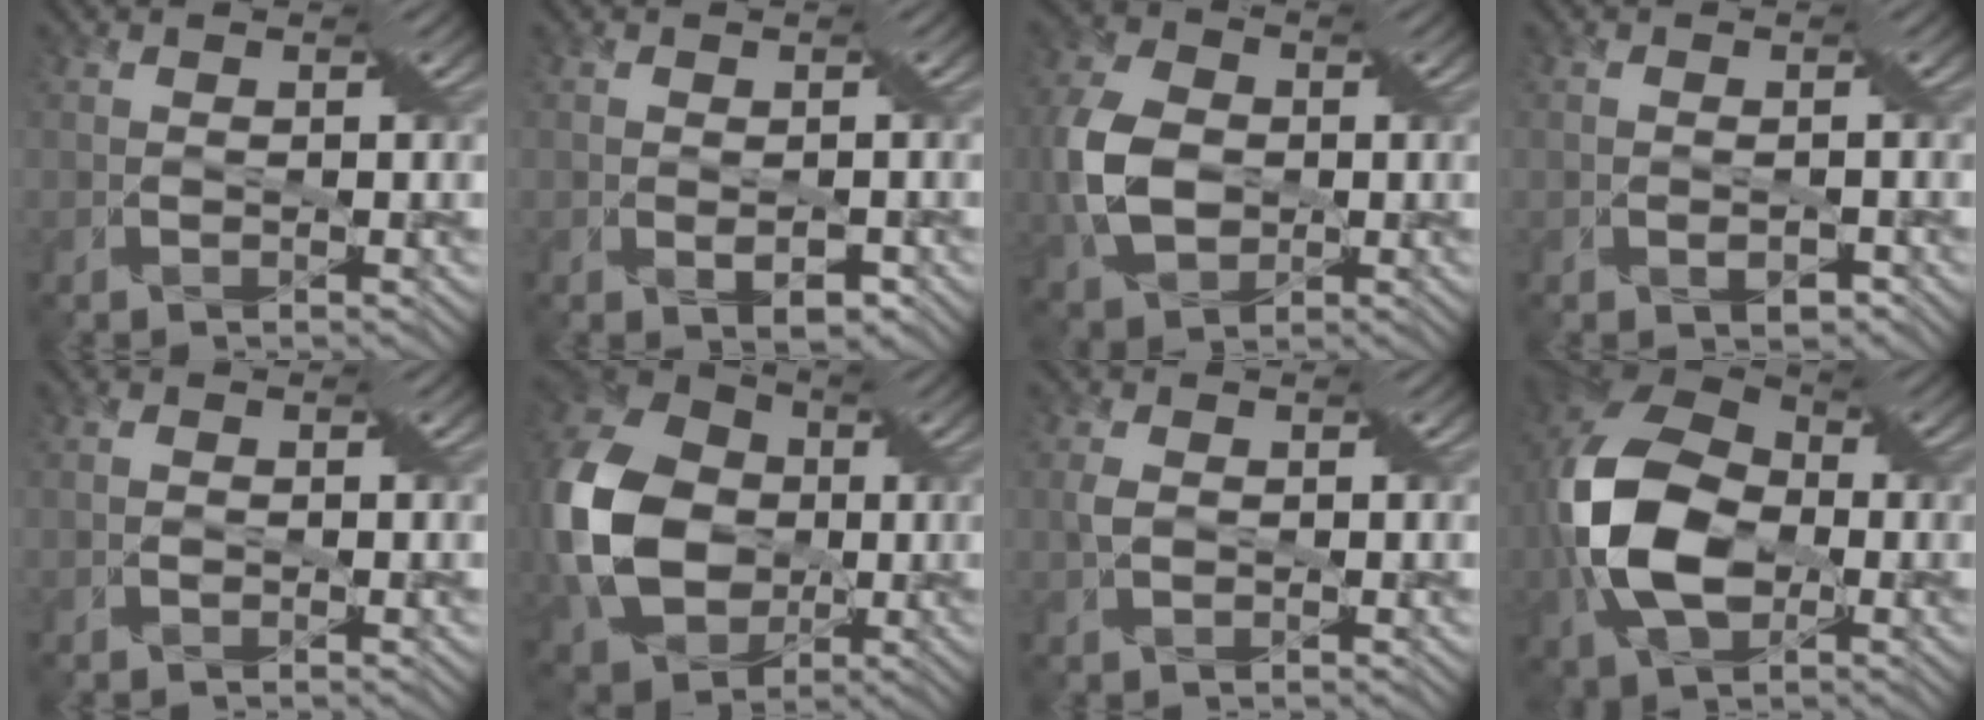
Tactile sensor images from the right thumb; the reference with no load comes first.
{"total": 2.4, "force": [-0.7, 1.4, 1.8], "torque": [-0.030, -0.011, -0.005]}
{"total": 8.4, "force": [-1.3, 6.0, 5.8], "torque": [-0.164, -0.008, -0.027]}
{"total": 1.9, "force": [-1.2, 1.0, 1.1], "torque": [-0.019, -0.009, -0.014]}
{"total": 0.6, "force": [-0.5, 0.1, 0.0], "torque": [0.003, 0.000, -0.014]}
{"total": 14.4, "force": [-1.7, 11.1, 9.0], "torque": [-0.247, -0.010, -0.040]}
{"total": 1.6, "force": [-0.3, 0.7, 1.4], "torque": [-0.045, -0.003, -0.005]}
{"total": 13.7, "force": [-2.6, 8.6, 10.3], "torque": [-0.273, -0.015, -0.057]}